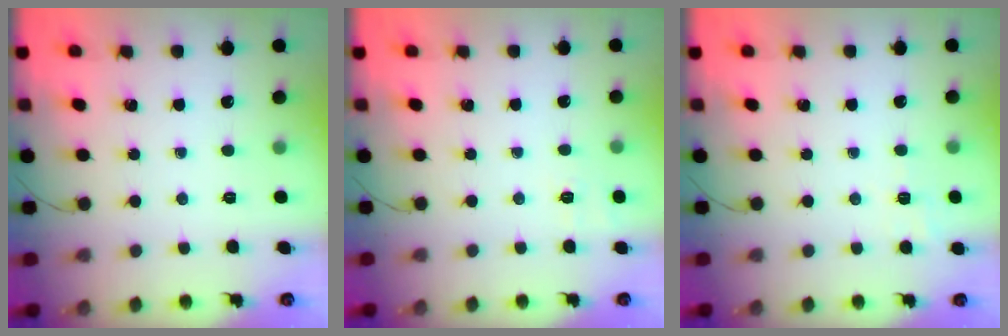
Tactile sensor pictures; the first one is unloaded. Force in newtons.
{"total": 7.1, "press": 6.8, "slide": 2.0}
{"total": 2.6, "press": 2.1, "slide": 1.6}